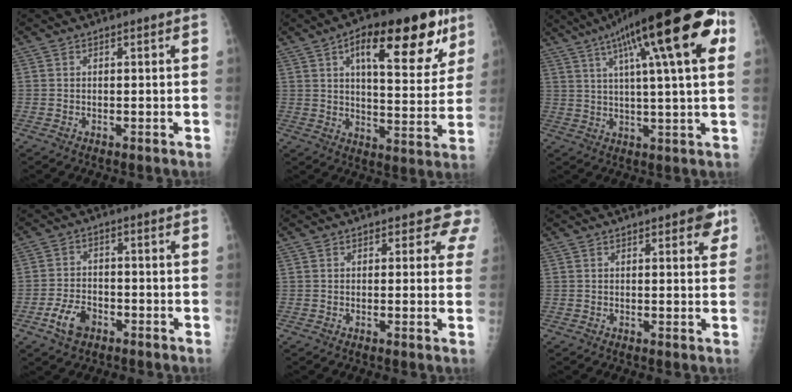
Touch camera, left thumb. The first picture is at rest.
{"total": 21.0, "force": [10.2, 8.1, 16.5], "torque": [-0.194, -0.020, 0.146]}
{"total": 24.6, "force": [10.2, 5.2, 21.8], "torque": [-0.331, 0.013, 0.148]}
{"total": 5.9, "force": [-3.2, 3.7, 3.4], "torque": [-0.059, 0.019, -0.056]}
{"total": 4.1, "force": [3.5, 2.1, 0.6], "torque": [0.033, -0.015, 0.019]}
{"total": 5.1, "force": [2.7, 1.9, 3.9], "torque": [-0.027, -0.007, 0.025]}